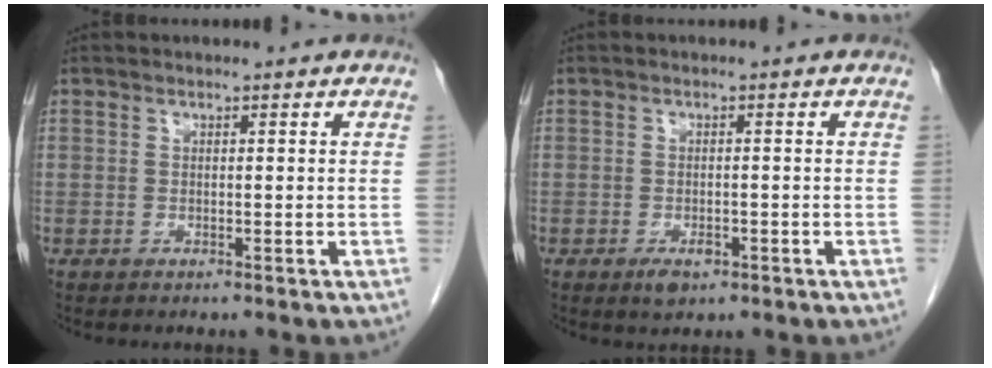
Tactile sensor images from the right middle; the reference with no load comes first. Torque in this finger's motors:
{"motor_torque": [0.65, -0.26, -0.01, 0.01]}